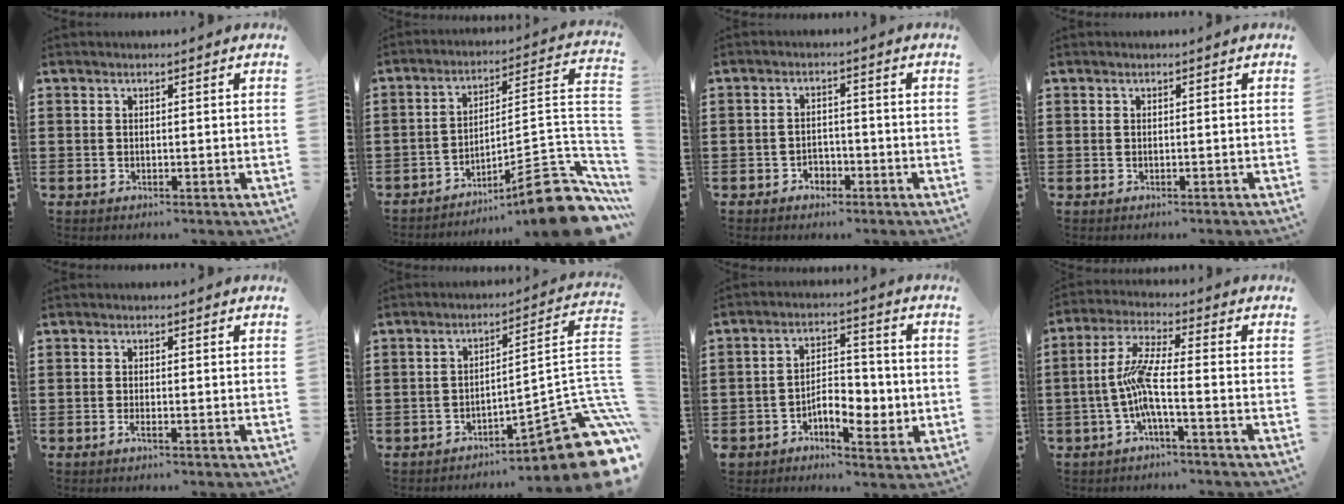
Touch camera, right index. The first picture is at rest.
{"total": 11.7, "force": [-7.6, 1.2, 8.8], "torque": [-0.112, 0.009, -0.139]}
{"total": 2.2, "force": [-1.6, 1.3, 0.6], "torque": [-0.017, 0.001, -0.035]}
{"total": 0.0}
{"total": 1.1, "force": [-0.6, 0.1, 0.8], "torque": [-0.022, -0.007, -0.014]}
{"total": 9.6, "force": [-5.6, 2.7, 7.3], "torque": [-0.088, -0.005, -0.107]}
{"total": 6.1, "force": [-2.3, 3.6, 4.4], "torque": [-0.071, 0.011, -0.045]}
{"total": 6.9, "force": [-2.1, 1.0, 6.5], "torque": [-0.150, -0.009, -0.048]}